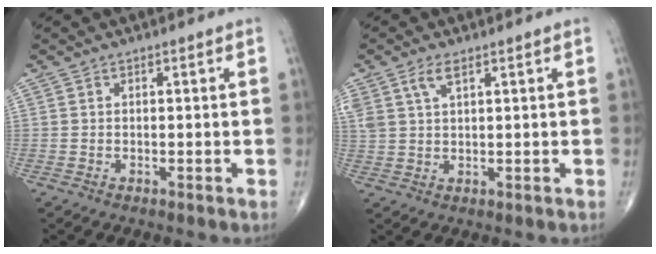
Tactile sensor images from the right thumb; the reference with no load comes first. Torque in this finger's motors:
{"motor_torque": [0.32, 0.43, 0.78, 0.53, 0.02]}